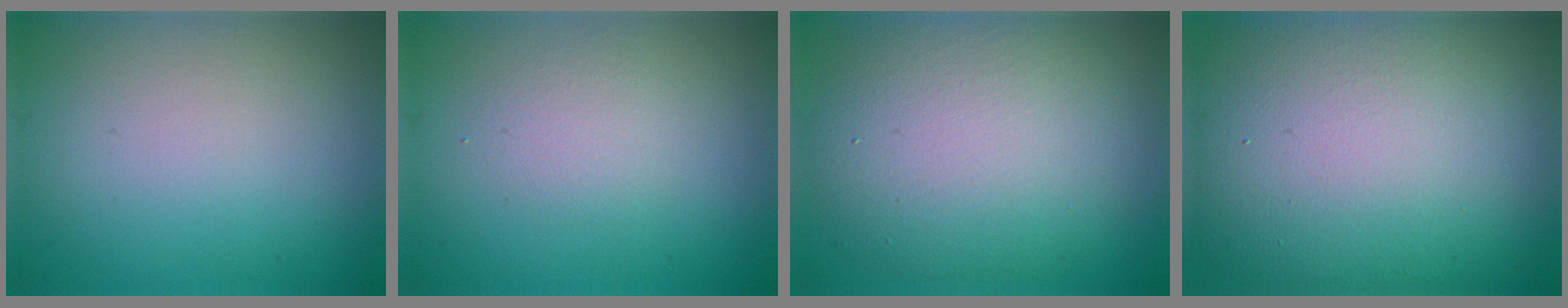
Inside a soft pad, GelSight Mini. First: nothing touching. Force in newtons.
{"total": 1.7, "press": 1.7, "slide": 0.0}
{"total": 10.5, "press": 10.5, "slide": 0.4}
{"total": 18.1, "press": 18.1, "slide": 0.8}